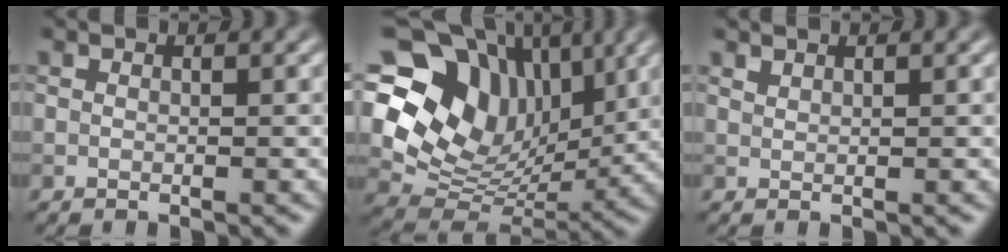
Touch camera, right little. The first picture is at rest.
{"total": 13.4, "force": [5.5, 9.7, 7.5], "torque": [-0.147, 0.017, 0.103]}
{"total": 0.6, "force": [0.6, 0.1, 0.1], "torque": [-0.002, 0.000, 0.015]}